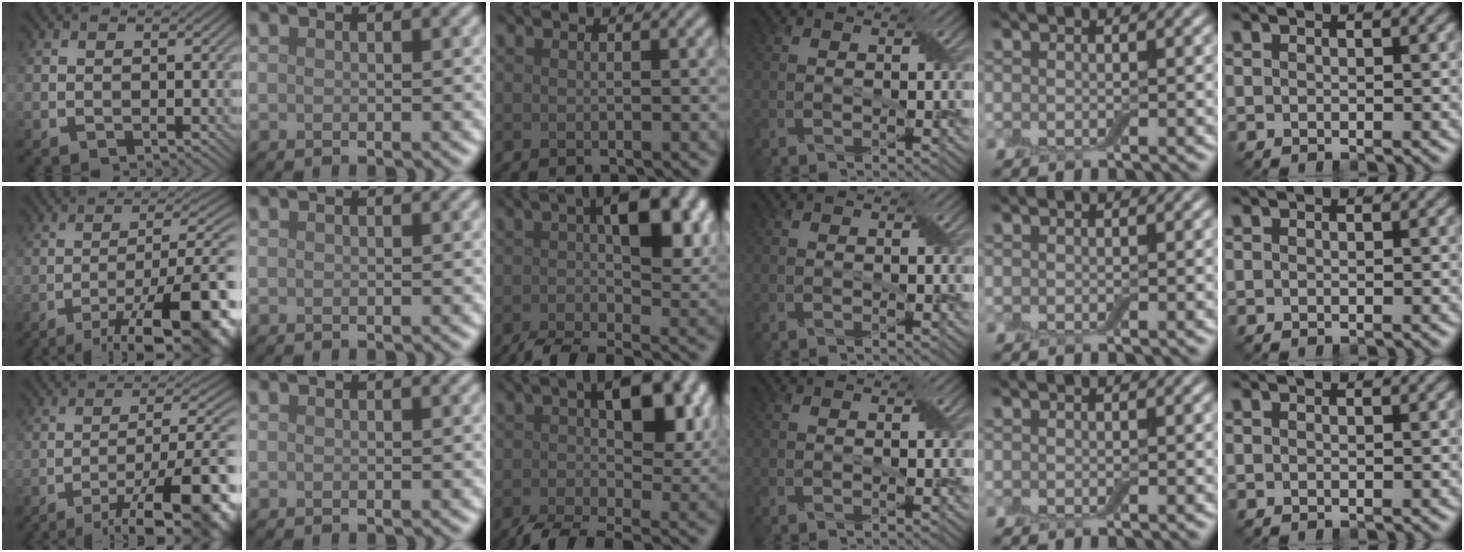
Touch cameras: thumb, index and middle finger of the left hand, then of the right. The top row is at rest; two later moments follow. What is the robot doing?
{"motion": "close", "object": "airpods case & airpods"}